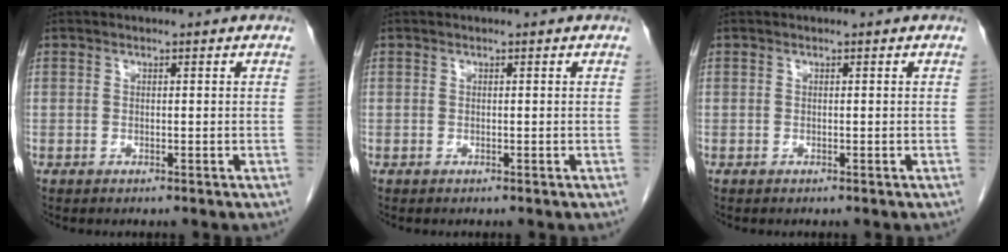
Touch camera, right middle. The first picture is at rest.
{"total": 0.0}
{"total": 0.0}